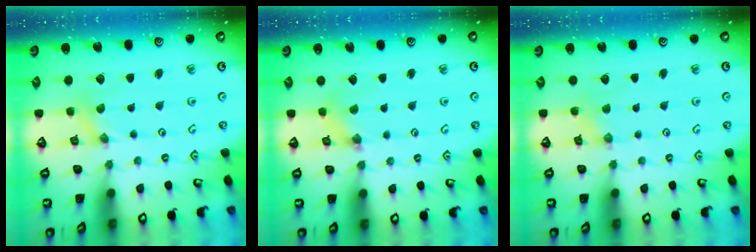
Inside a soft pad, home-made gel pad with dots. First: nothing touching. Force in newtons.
{"total": 2.0, "press": 2.0, "slide": 0.2}
{"total": 1.4, "press": 1.4, "slide": 0.3}